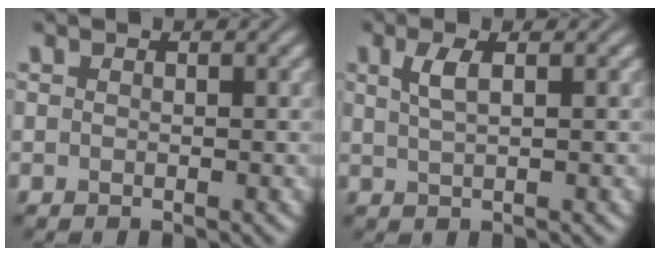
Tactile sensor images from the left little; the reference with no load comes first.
{"total": 2.2, "force": [0.8, 0.7, 1.9], "torque": [-0.037, 0.003, 0.016]}